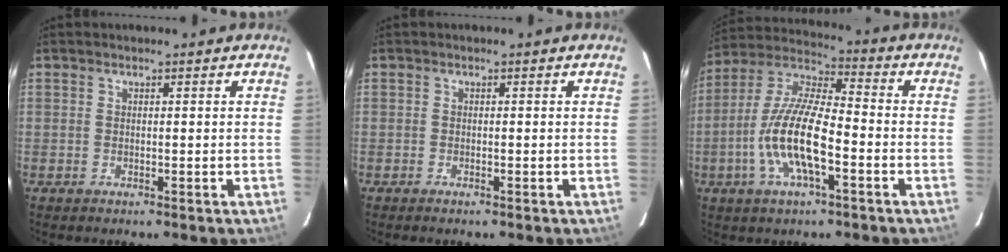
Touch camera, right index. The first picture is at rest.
{"total": 0.6, "force": [-0.5, 0.0, 0.2], "torque": [-0.005, -0.001, -0.010]}
{"total": 14.5, "force": [-4.7, 4.3, 13.0], "torque": [-0.265, -0.004, -0.093]}